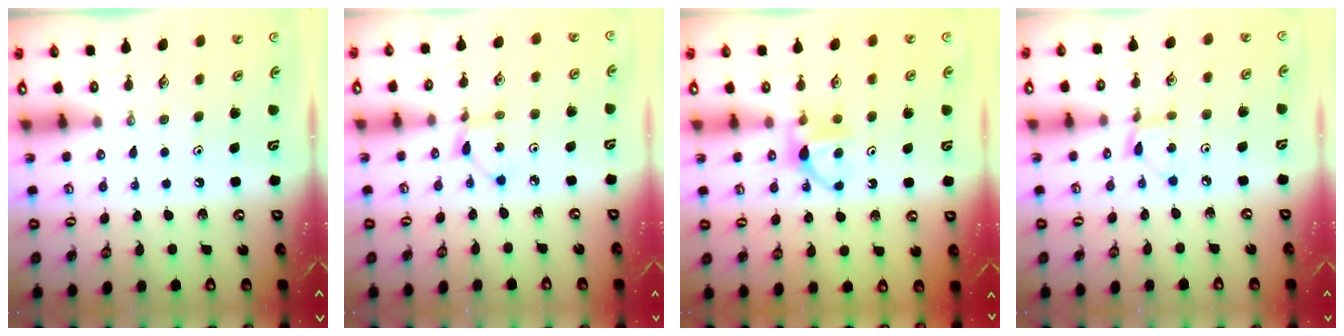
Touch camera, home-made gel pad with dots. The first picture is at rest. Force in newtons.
{"total": 2.1, "press": 2.1, "slide": 0.2}
{"total": 5.3, "press": 5.2, "slide": 0.8}
{"total": 2.9, "press": 2.9, "slide": 0.3}